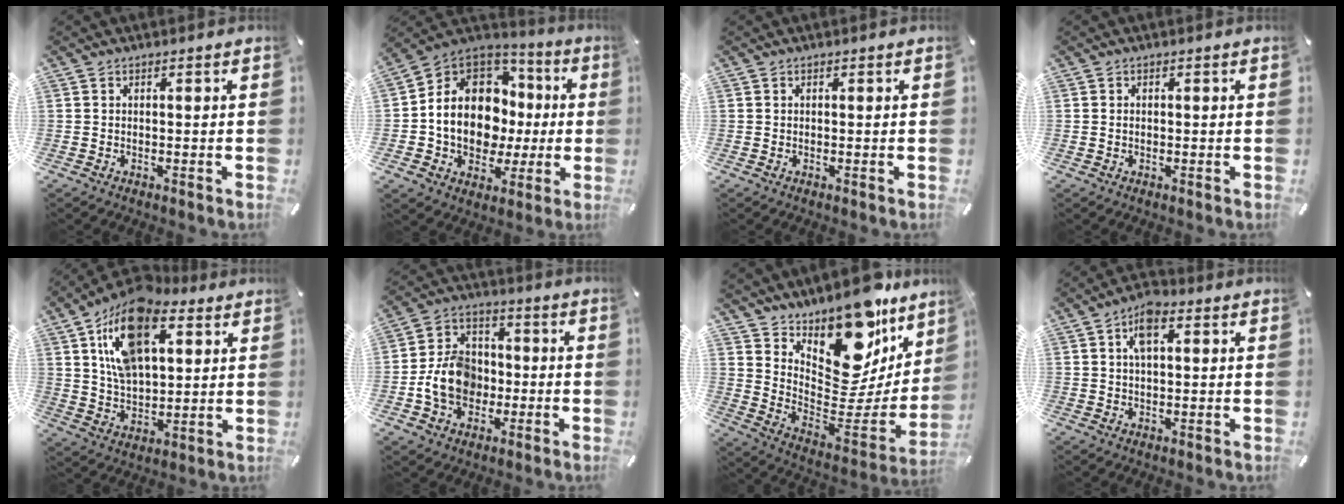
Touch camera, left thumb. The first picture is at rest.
{"total": 15.4, "force": [0.1, 12.7, 8.8], "torque": [-0.176, -0.012, 0.007]}
{"total": 0.0}
{"total": 0.7, "force": [-0.1, 0.5, 0.5], "torque": [-0.010, 0.002, -0.003]}
{"total": 18.7, "force": [8.3, 10.7, 12.8], "torque": [-0.237, -0.017, 0.142]}
{"total": 11.0, "force": [-2.2, 9.2, 5.6], "torque": [-0.121, 0.021, -0.041]}
{"total": 16.4, "force": [13.3, 7.6, 6.0], "torque": [-0.071, -0.137, 0.223]}
{"total": 5.8, "force": [2.1, 3.0, 4.6], "torque": [-0.082, 0.005, 0.032]}